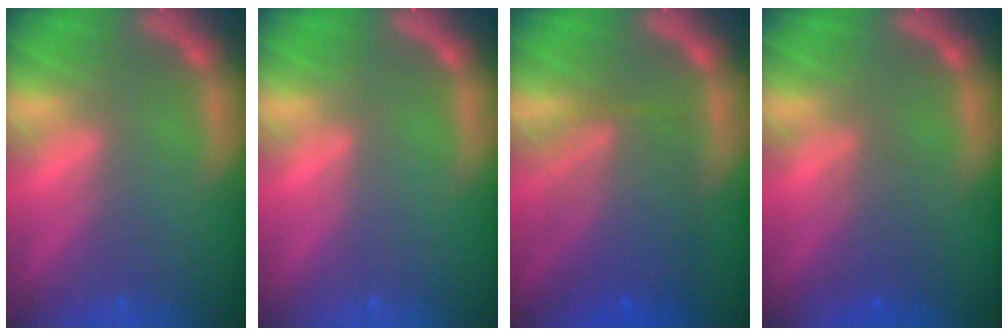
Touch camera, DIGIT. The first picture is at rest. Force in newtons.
{"total": 0.0}
{"total": 7.6}
{"total": 2.5}